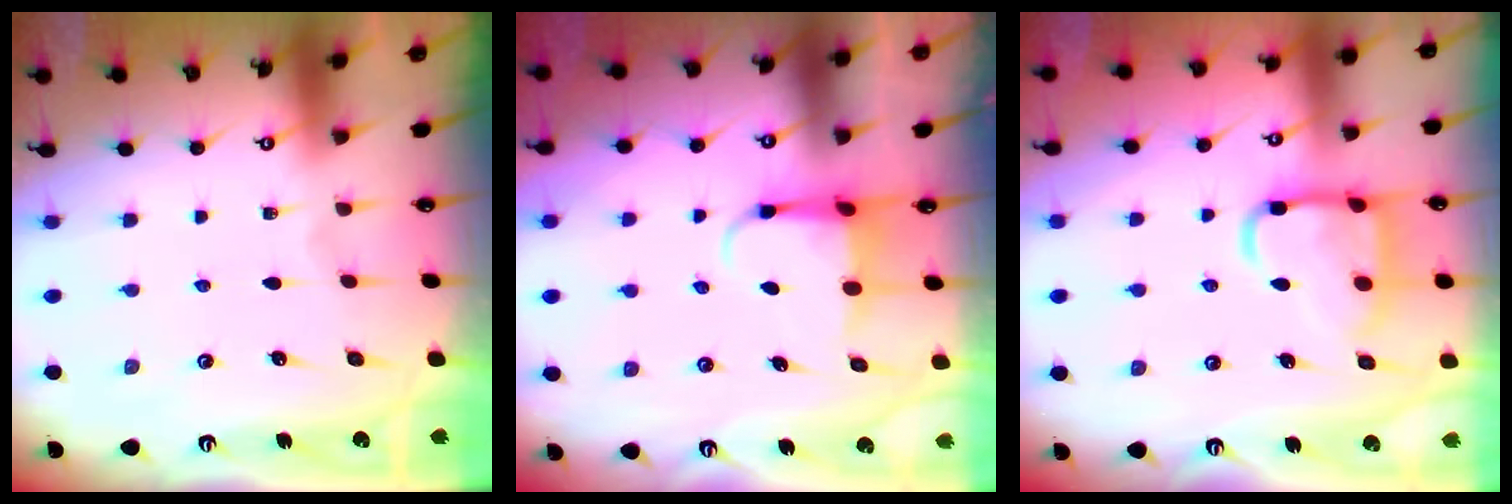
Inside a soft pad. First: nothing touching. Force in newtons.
{"total": 4.3, "press": 4.3, "slide": 0.5}
{"total": 14.2, "press": 14.1, "slide": 1.4}